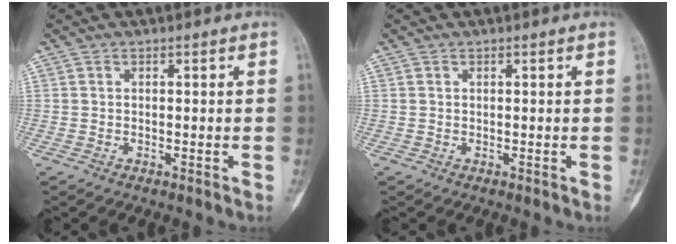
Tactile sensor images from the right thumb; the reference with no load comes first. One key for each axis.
{"total": 0.0}